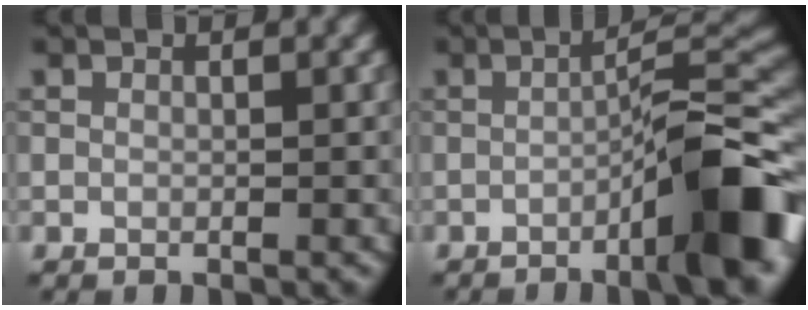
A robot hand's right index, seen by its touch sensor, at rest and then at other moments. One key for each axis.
{"total": 9.8, "fx": -4.2, "fy": 1.7, "fz": 8.7, "tx": -0.109, "ty": 0.019, "tz": -0.068}